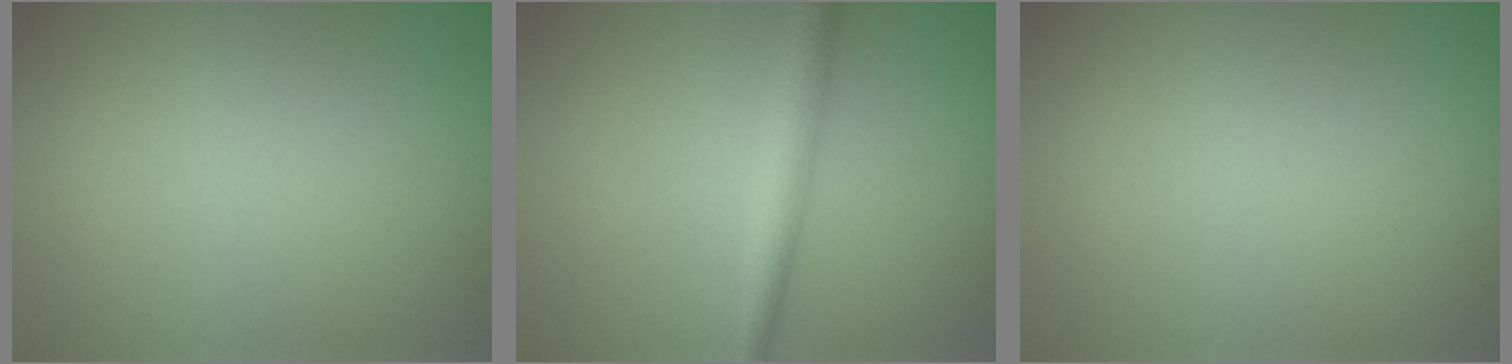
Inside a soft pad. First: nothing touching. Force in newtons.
{"total": 2.7, "press": 2.7, "slide": 0.0}
{"total": 0.0}